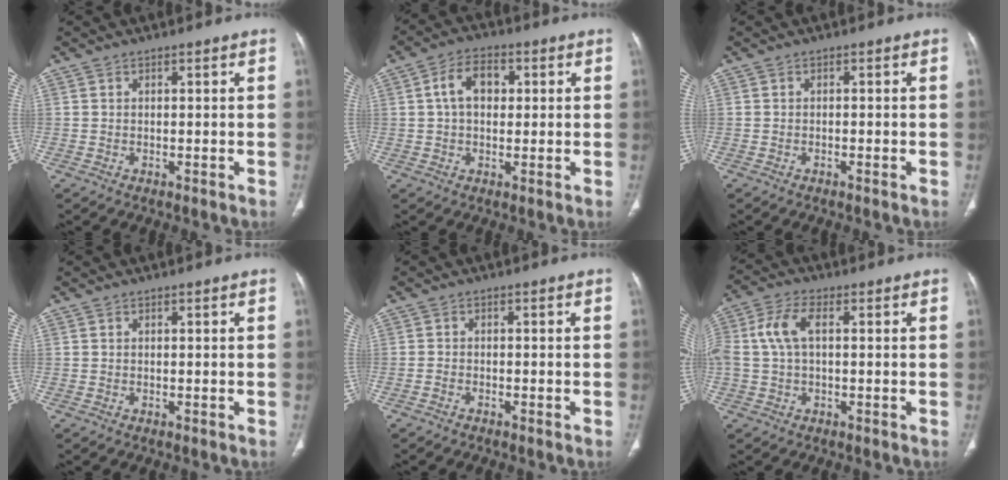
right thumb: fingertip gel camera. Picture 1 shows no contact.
{"total": 7.0, "force": [1.2, 4.7, 5.1], "torque": [-0.078, 0.015, 0.016]}
{"total": 0.5, "force": [-0.3, 0.0, 0.4], "torque": [-0.010, 0.004, -0.004]}
{"total": 0.0}
{"total": 0.8, "force": [-0.8, 0.3, 0.2], "torque": [-0.008, 0.008, -0.016]}
{"total": 7.2, "force": [0.9, 3.9, 6.0], "torque": [-0.146, 0.026, 0.016]}